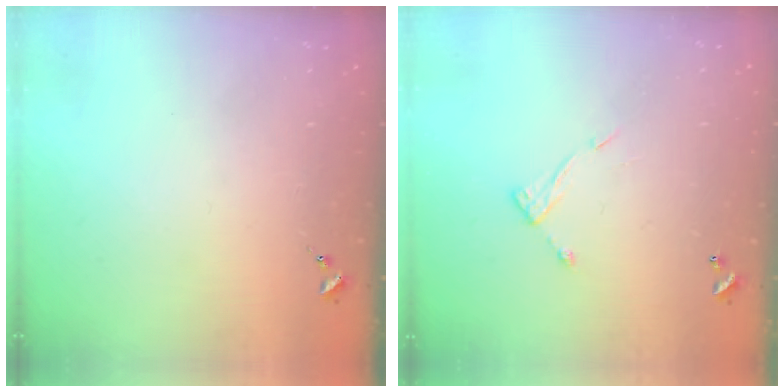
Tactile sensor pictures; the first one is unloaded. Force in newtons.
{"total": 7.7, "press": 7.7, "slide": 0.6}